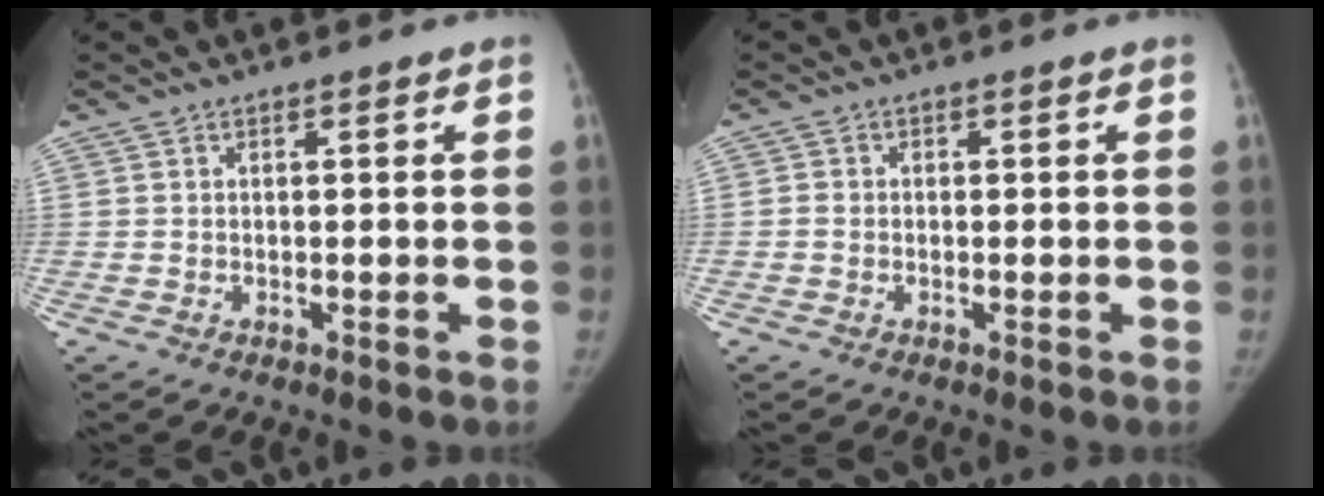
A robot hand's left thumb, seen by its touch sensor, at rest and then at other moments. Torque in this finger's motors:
{"motor_torque": [-0.18, -0.26, -0.28, -0.31, -0.02]}